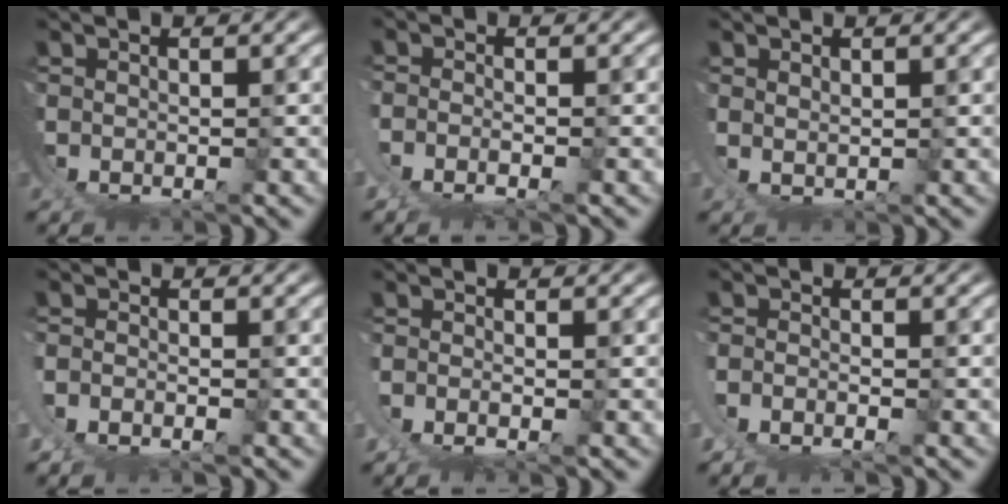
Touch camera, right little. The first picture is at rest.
{"total": 2.4, "force": [0.1, 1.4, 1.9], "torque": [-0.048, -0.014, 0.006]}
{"total": 1.8, "force": [1.7, -0.6, 0.3], "torque": [-0.013, -0.001, 0.031]}
{"total": 2.7, "force": [0.1, 2.2, 1.6], "torque": [-0.047, -0.009, 0.002]}
{"total": 1.8, "force": [0.0, 0.8, 1.6], "torque": [-0.037, -0.010, 0.005]}
{"total": 3.0, "force": [-0.1, 2.4, 1.8], "torque": [-0.051, -0.011, -0.001]}